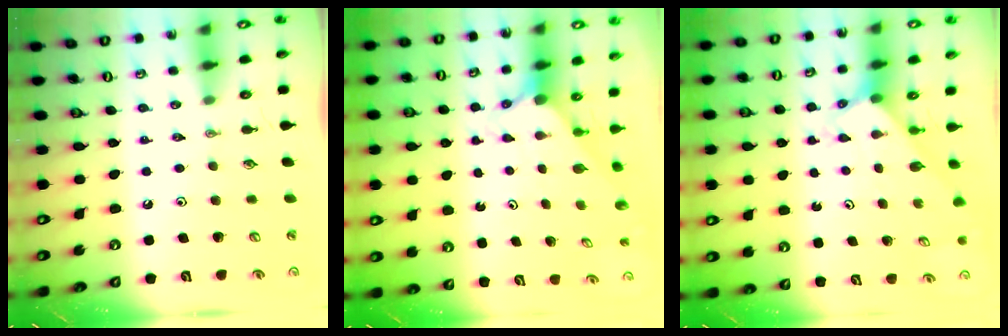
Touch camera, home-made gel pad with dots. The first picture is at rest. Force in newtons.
{"total": 2.3, "press": 2.3, "slide": 0.2}
{"total": 3.0, "press": 2.9, "slide": 0.4}